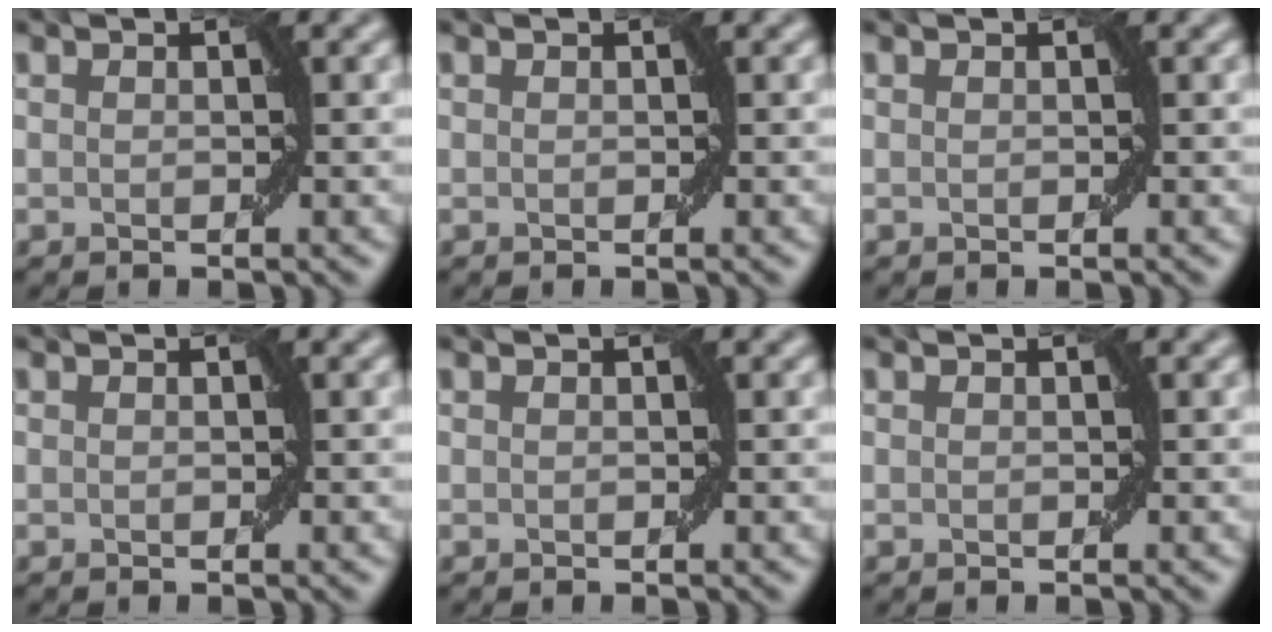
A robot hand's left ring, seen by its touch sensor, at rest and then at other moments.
{"total": 0.0}
{"total": 0.0}
{"total": 0.0}
{"total": 0.0}
{"total": 0.0}